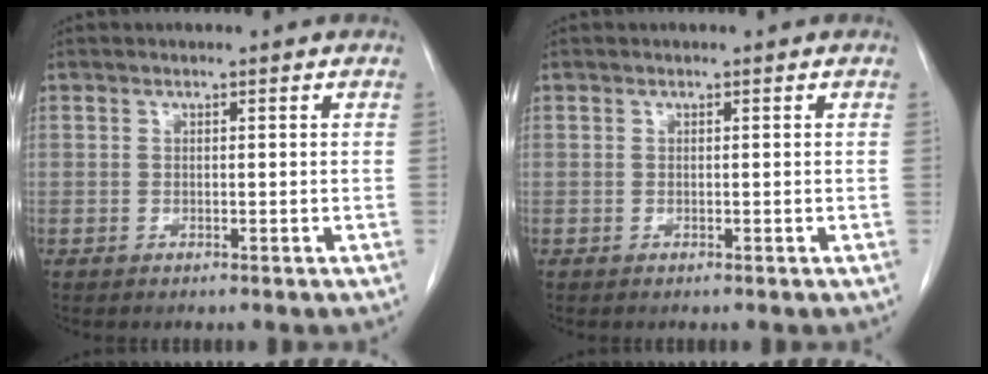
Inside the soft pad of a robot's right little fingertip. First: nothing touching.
{"total": 0.0}